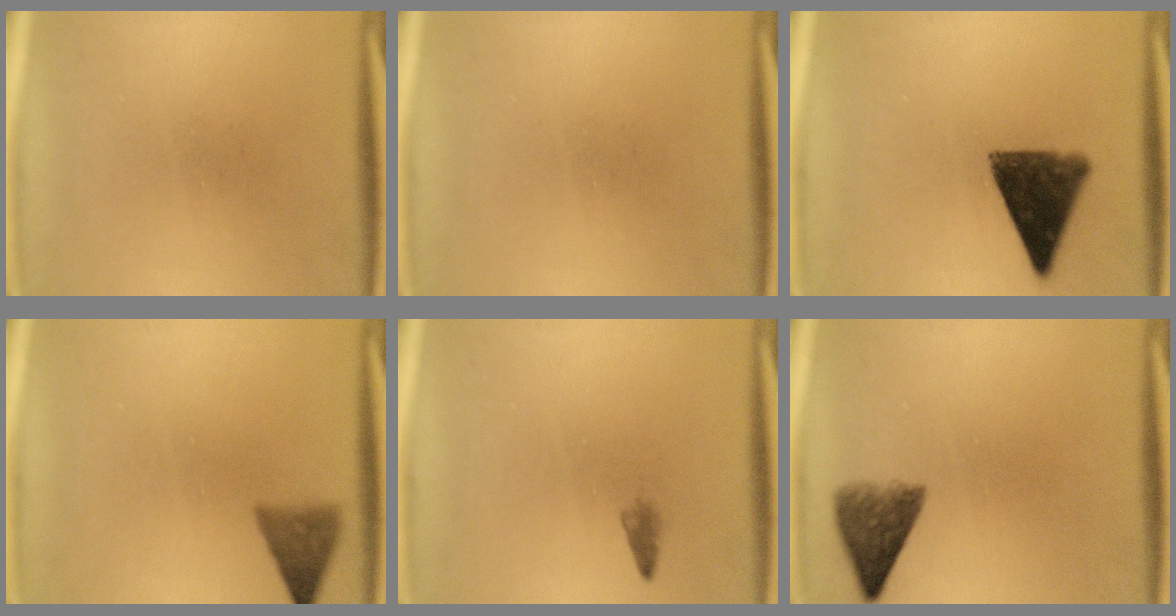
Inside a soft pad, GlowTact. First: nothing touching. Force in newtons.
{"total": 0.0}
{"total": 11.1}
{"total": 3.5}
{"total": 0.9}
{"total": 5.5}